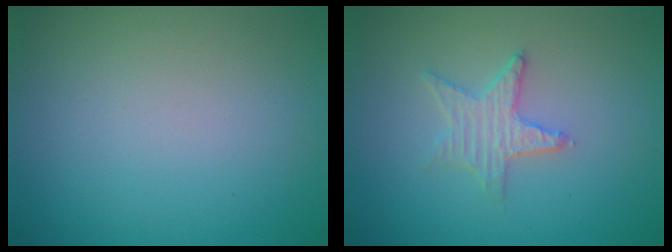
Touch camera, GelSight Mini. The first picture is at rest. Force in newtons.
{"total": 2.7, "press": 2.6, "slide": 0.5}